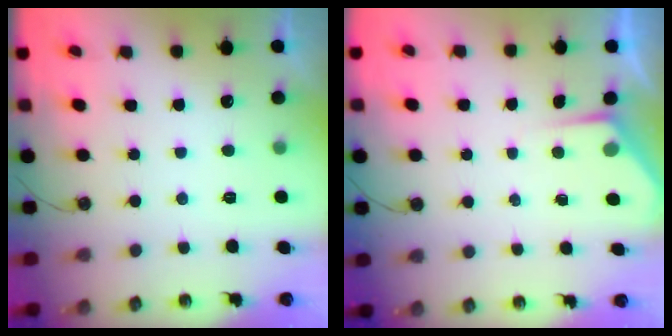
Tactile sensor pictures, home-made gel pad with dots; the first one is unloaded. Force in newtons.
{"total": 2.9, "press": 2.8, "slide": 0.5}